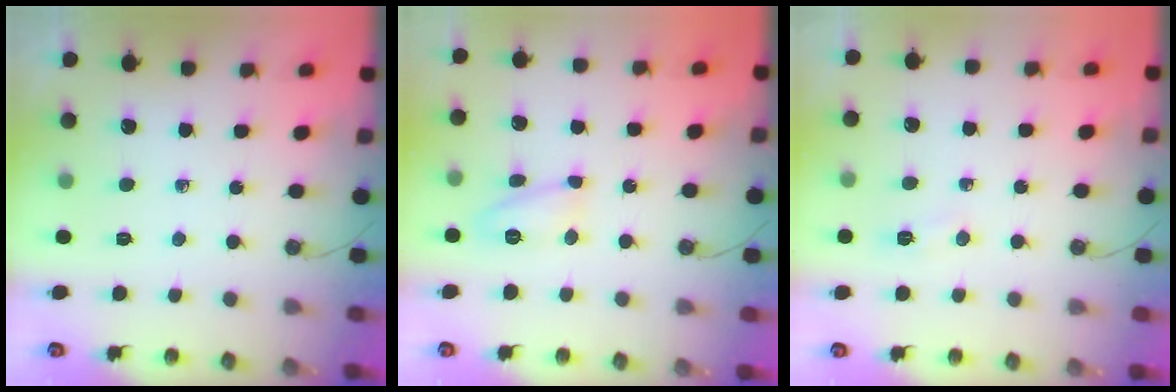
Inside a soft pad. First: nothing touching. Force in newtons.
{"total": 8.6, "press": 8.6, "slide": 0.5}
{"total": 4.7, "press": 4.6, "slide": 0.6}